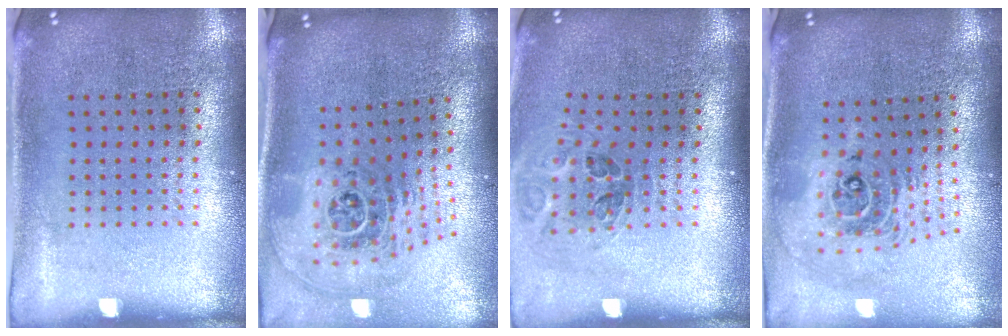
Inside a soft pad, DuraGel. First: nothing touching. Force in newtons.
{"total": 2.7, "press": 1.8, "slide": 2.0}
{"total": 1.2, "press": 1.1, "slide": 0.4}
{"total": 2.3, "press": 1.7, "slide": 1.5}